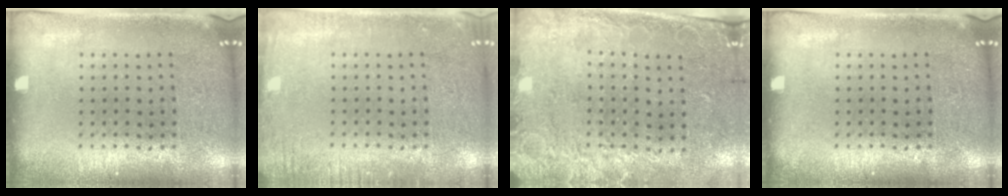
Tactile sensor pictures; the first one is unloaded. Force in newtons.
{"total": 1.8, "press": 1.8, "slide": 0.2}
{"total": 2.6, "press": 2.0, "slide": 1.7}
{"total": 0.0}